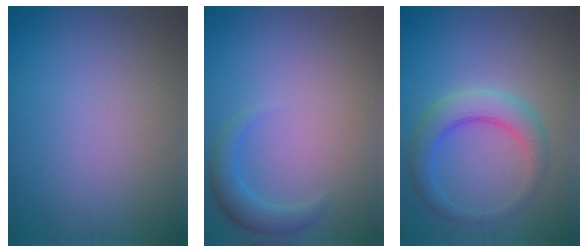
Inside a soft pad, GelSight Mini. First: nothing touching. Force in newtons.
{"total": 2.4, "press": 2.4, "slide": 0.1}
{"total": 4.2, "press": 4.2, "slide": 0.1}